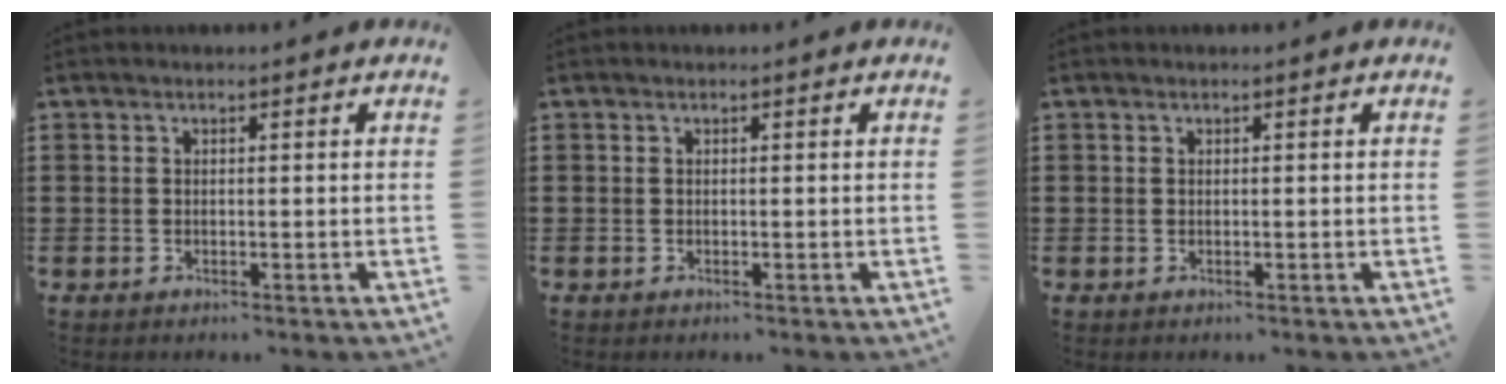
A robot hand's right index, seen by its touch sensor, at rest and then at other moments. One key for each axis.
{"total": 0.0}
{"total": 0.0}